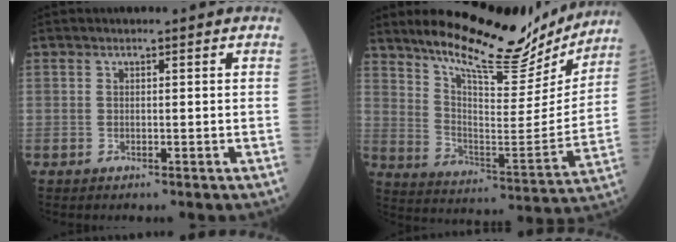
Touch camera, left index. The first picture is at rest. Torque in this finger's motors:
{"motor_torque": [0.94, -1.20, 0.64, 0.12]}